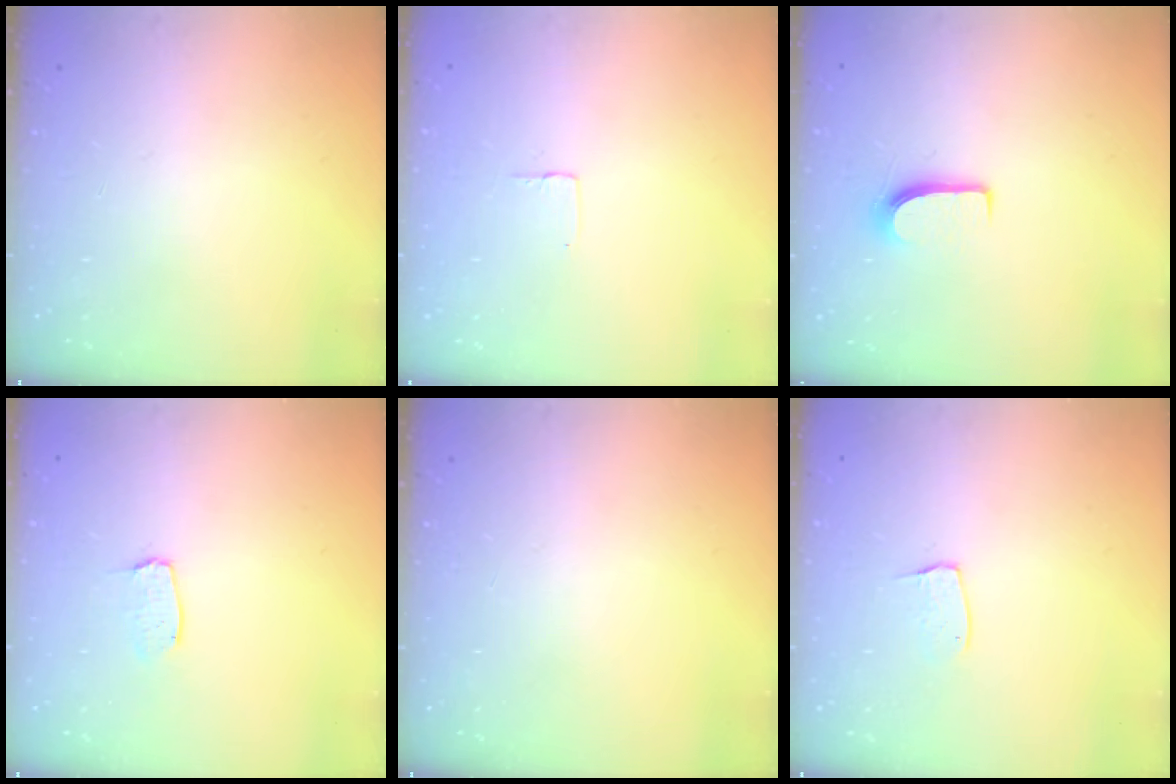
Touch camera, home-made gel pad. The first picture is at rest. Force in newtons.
{"total": 2.5, "press": 2.5, "slide": 0.1}
{"total": 6.5, "press": 6.4, "slide": 0.6}
{"total": 4.0, "press": 4.0, "slide": 0.3}
{"total": 0.0}
{"total": 5.6, "press": 5.6, "slide": 0.3}